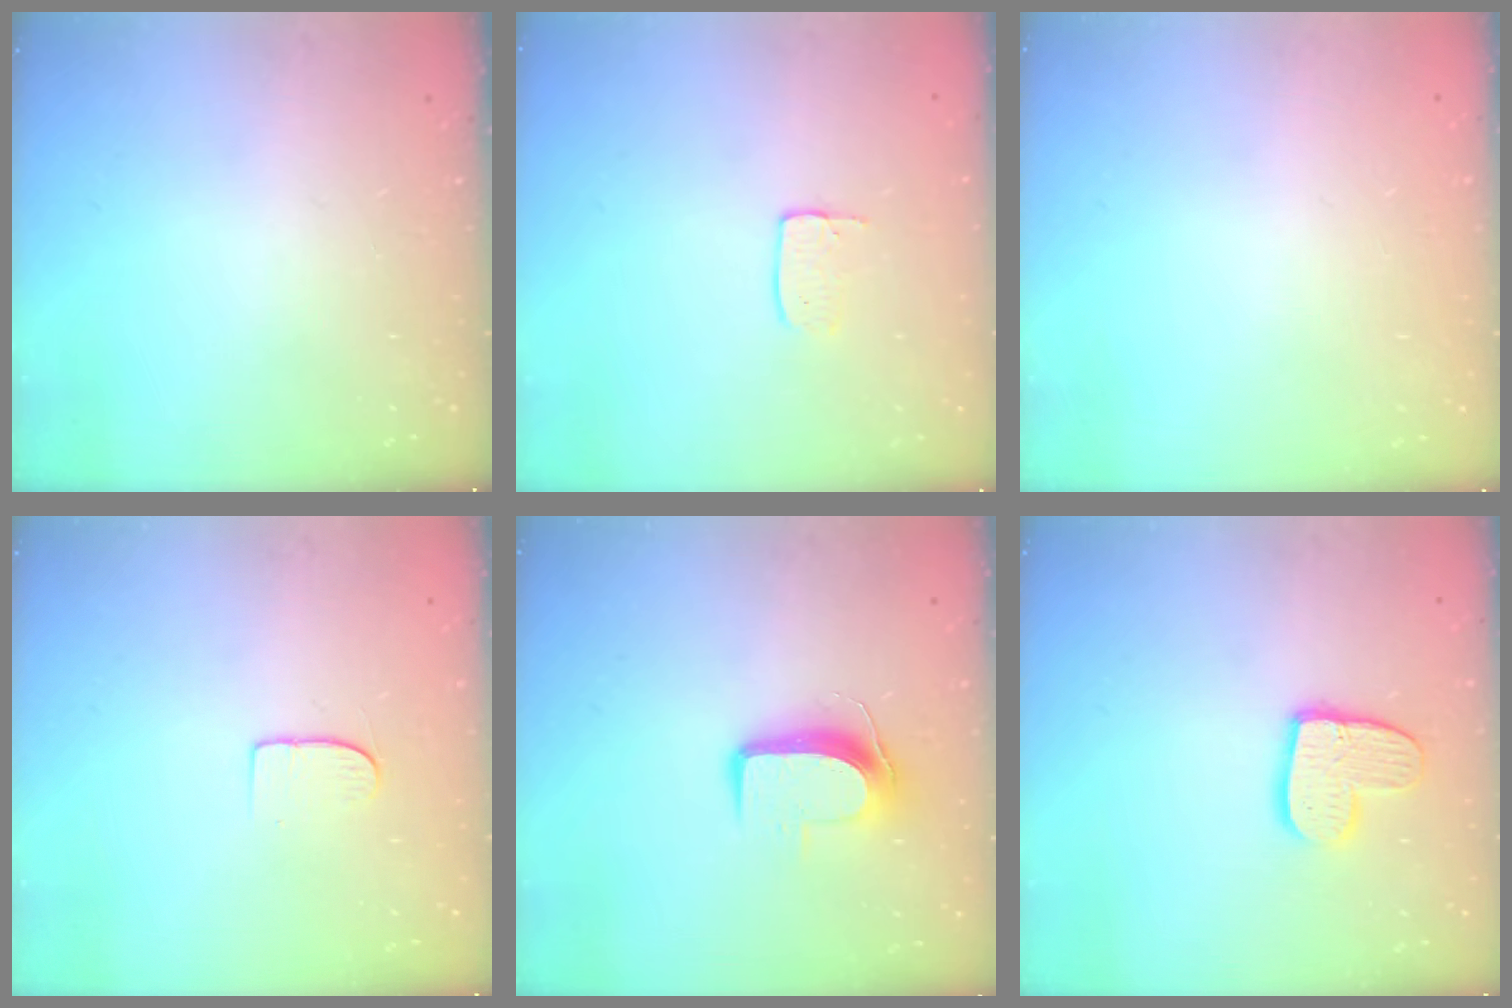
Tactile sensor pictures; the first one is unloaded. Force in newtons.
{"total": 3.5, "press": 3.5, "slide": 0.2}
{"total": 0.0}
{"total": 5.4, "press": 5.4, "slide": 0.4}
{"total": 8.8, "press": 8.7, "slide": 1.0}
{"total": 11.5, "press": 11.4, "slide": 0.9}